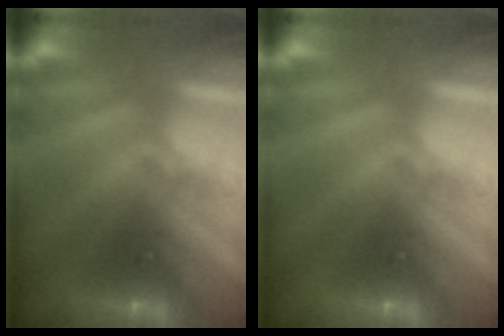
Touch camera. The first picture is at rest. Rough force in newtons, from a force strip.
{"total": 0.0}